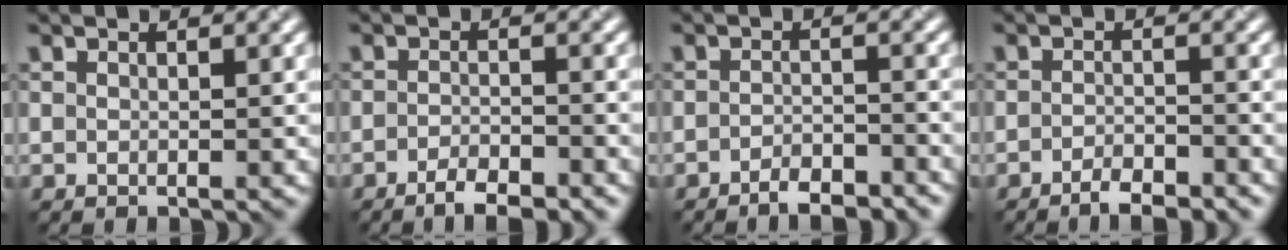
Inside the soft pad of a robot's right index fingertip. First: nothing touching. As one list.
[{"total": 2.9, "force": [-2.1, 0.7, 1.9], "torque": [-0.033, 0.001, -0.040]}, {"total": 3.0, "force": [-2.5, 0.7, 1.5], "torque": [-0.021, 0.003, -0.043]}, {"total": 2.7, "force": [-2.1, 0.6, 1.6], "torque": [-0.025, 0.001, -0.038]}]